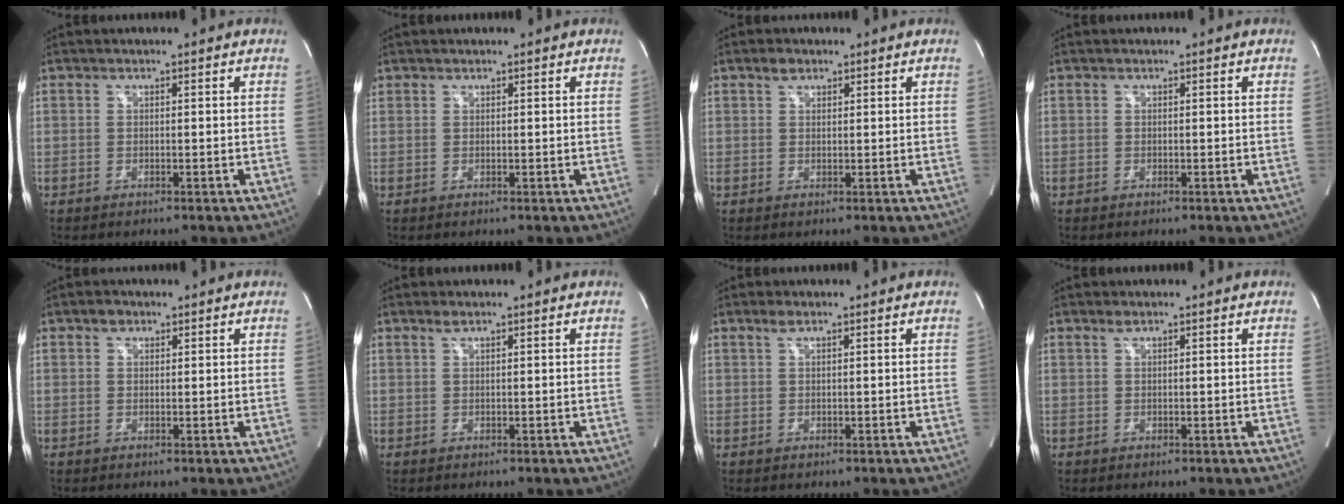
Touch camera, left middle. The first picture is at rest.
{"total": 0.6, "force": [0.5, 0.2, 0.0], "torque": [-0.007, 0.005, 0.010]}
{"total": 1.7, "force": [1.2, 0.9, 0.7], "torque": [-0.019, 0.005, 0.022]}
{"total": 0.0}
{"total": 1.4, "force": [0.9, 1.0, 0.4], "torque": [-0.010, 0.004, 0.014]}
{"total": 0.8, "force": [0.7, 0.0, 0.5], "torque": [-0.016, 0.003, 0.016]}
{"total": 1.1, "force": [0.8, 0.1, 0.8], "torque": [-0.023, 0.006, 0.017]}
{"total": 0.7, "force": [0.6, 0.0, 0.4], "torque": [-0.016, 0.003, 0.014]}